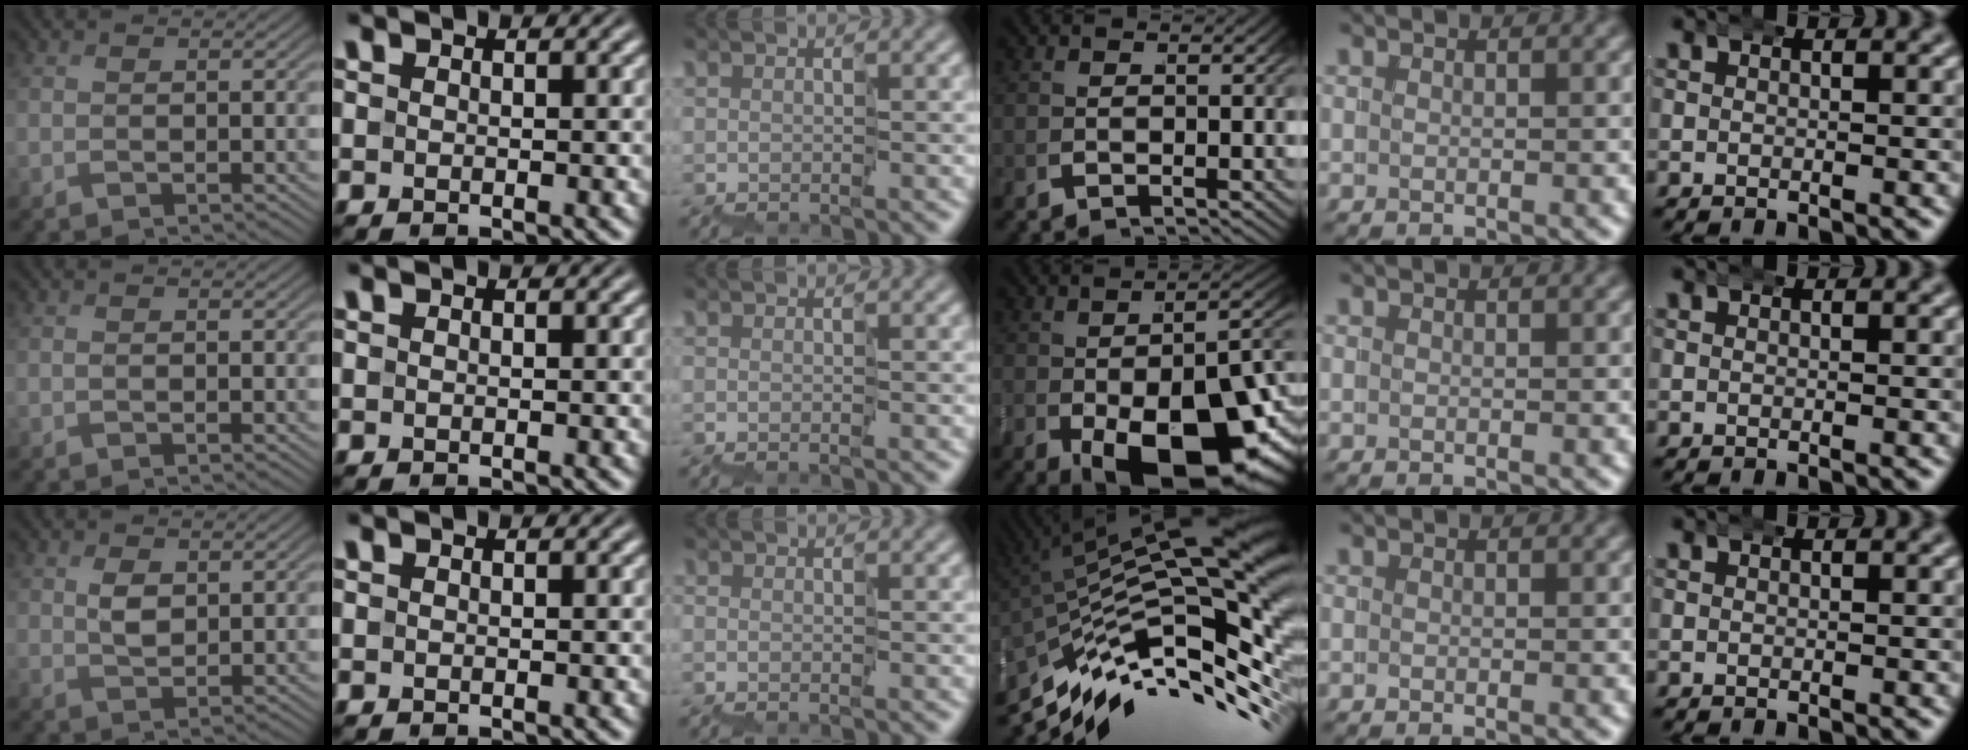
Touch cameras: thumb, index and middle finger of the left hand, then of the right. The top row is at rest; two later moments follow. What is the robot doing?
{"motion": "wrap", "object": "belt"}